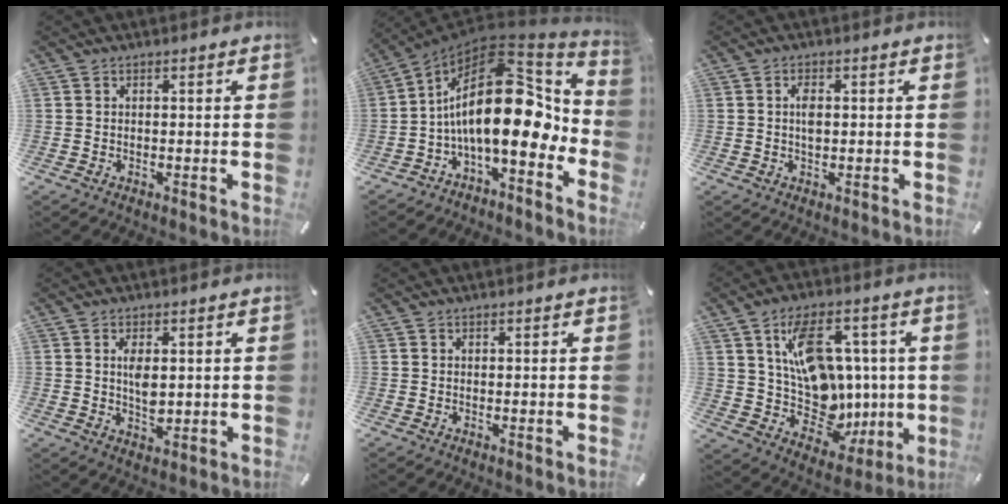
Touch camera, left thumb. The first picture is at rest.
{"total": 23.1, "force": [0.2, 11.7, 19.9], "torque": [-0.344, -0.025, 0.003]}
{"total": 2.8, "force": [0.3, 1.4, 2.4], "torque": [-0.049, 0.004, 0.003]}
{"total": 4.9, "force": [0.7, 2.7, 4.0], "torque": [-0.074, -0.002, 0.006]}
{"total": 0.0}
{"total": 17.8, "force": [4.9, 12.8, 11.3], "torque": [-0.196, -0.026, 0.102]}